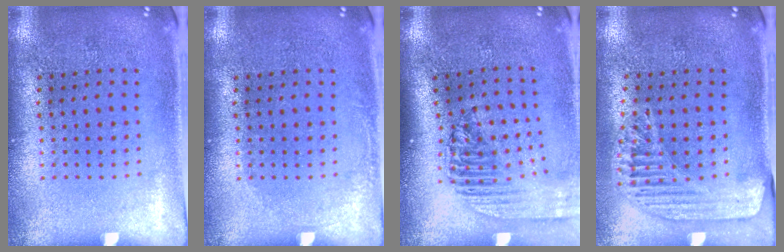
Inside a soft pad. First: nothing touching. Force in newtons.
{"total": 0.7, "press": 0.7, "slide": 0.1}
{"total": 2.1, "press": 1.7, "slide": 1.3}
{"total": 1.6, "press": 1.6, "slide": 0.4}